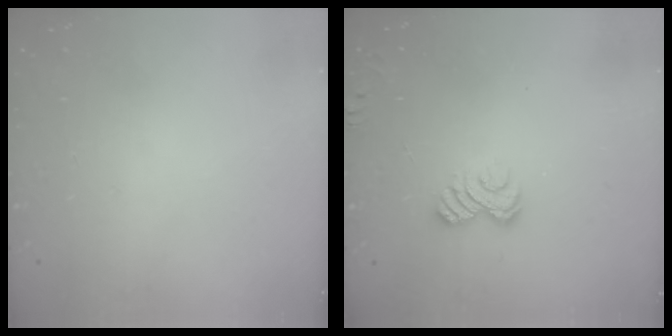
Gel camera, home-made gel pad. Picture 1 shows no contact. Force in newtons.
{"total": 6.0, "press": 5.8, "slide": 1.3}